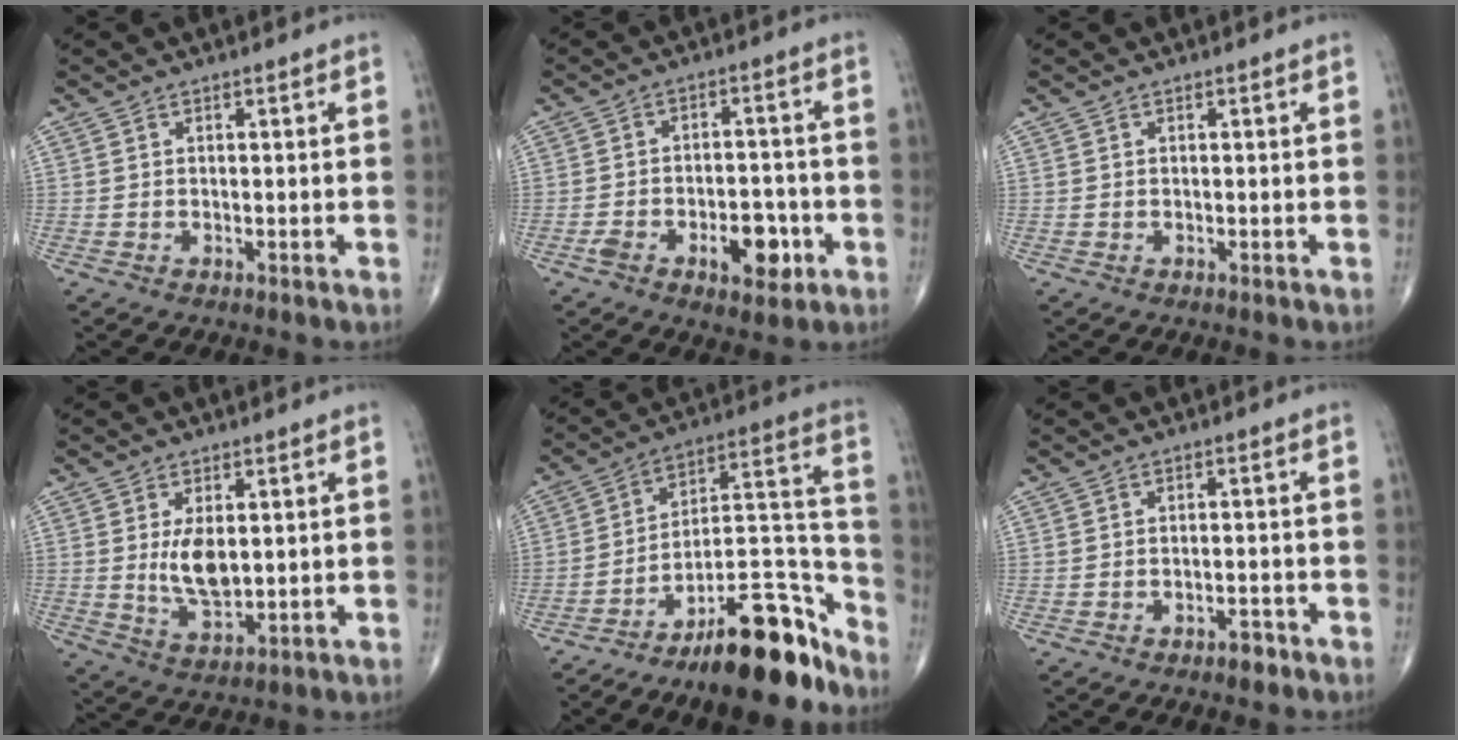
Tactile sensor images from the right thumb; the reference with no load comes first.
{"total": 9.0, "force": [-3.7, 4.7, 6.7], "torque": [-0.090, 0.033, -0.050]}
{"total": 0.0}
{"total": 7.0, "force": [1.0, 3.5, 6.0], "torque": [-0.098, -0.018, 0.026]}
{"total": 19.5, "force": [-14.2, 6.1, 11.9], "torque": [-0.132, 0.131, -0.229]}
{"total": 2.2, "force": [-1.7, 0.8, 1.2], "torque": [-0.015, 0.012, -0.027]}